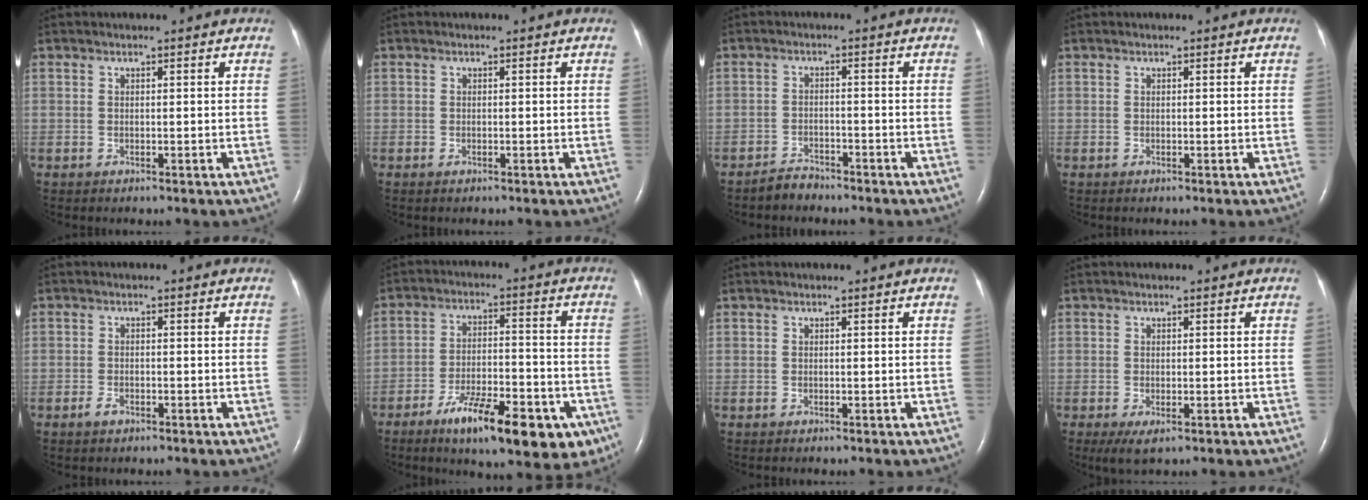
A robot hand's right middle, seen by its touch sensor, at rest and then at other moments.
{"total": 0.0}
{"total": 2.4, "force": [-2.3, 0.8, 0.1], "torque": [-0.008, -0.002, -0.040]}
{"total": 0.0}
{"total": 1.5, "force": [-1.0, 0.7, 0.9], "torque": [-0.023, 0.000, -0.017]}
{"total": 16.0, "force": [-9.1, 4.9, 12.2], "torque": [-0.152, 0.000, -0.133]}
{"total": 0.0}
{"total": 3.0, "force": [-1.4, 1.0, 2.5], "torque": [-0.048, -0.009, -0.016]}